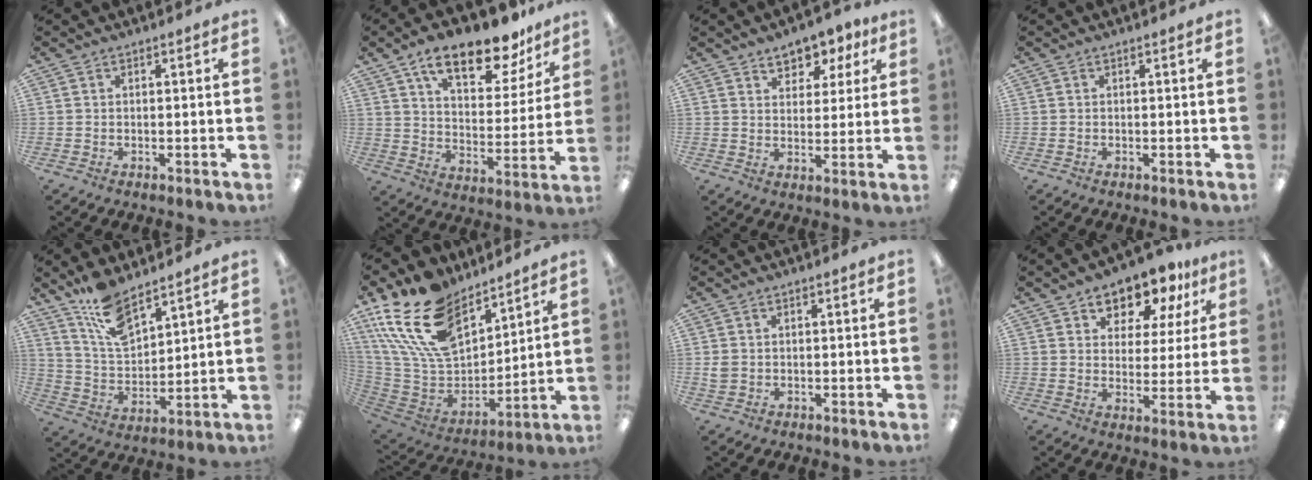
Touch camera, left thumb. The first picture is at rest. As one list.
[{"total": 16.6, "force": [12.3, 6.3, 9.2], "torque": [-0.145, -0.068, 0.207]}, {"total": 7.1, "force": [5.2, 4.1, 2.5], "torque": [-0.031, -0.027, 0.090]}, {"total": 0.0}, {"total": 11.9, "force": [9.2, 4.4, 6.1], "torque": [-0.127, -0.043, 0.173]}, {"total": 23.1, "force": [14.7, 12.8, 12.3], "torque": [-0.277, -0.082, 0.271]}, {"total": 1.9, "force": [0.3, 1.6, 0.8], "torque": [-0.017, 0.004, 0.005]}, {"total": 10.1, "force": [8.5, 5.0, 2.4], "torque": [-0.044, -0.064, 0.156]}]